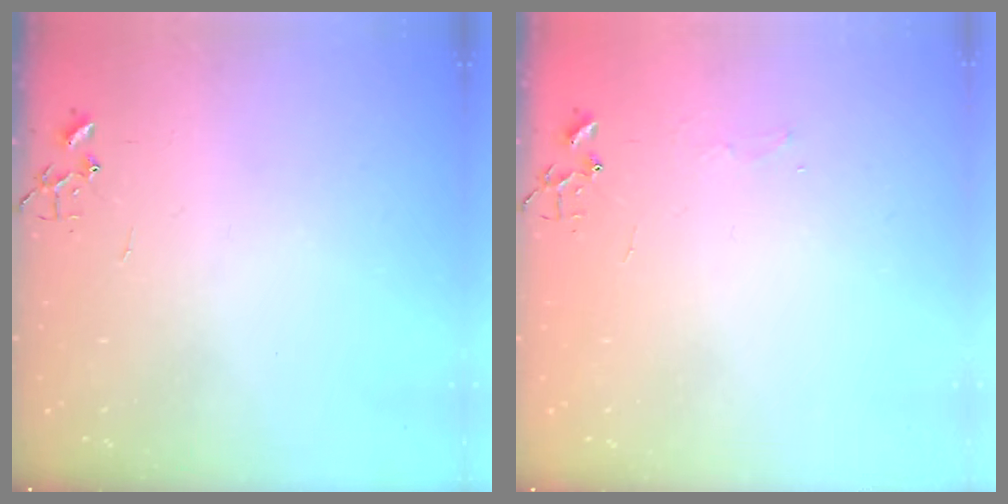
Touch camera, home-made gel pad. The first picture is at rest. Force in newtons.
{"total": 3.8, "press": 3.8, "slide": 0.4}